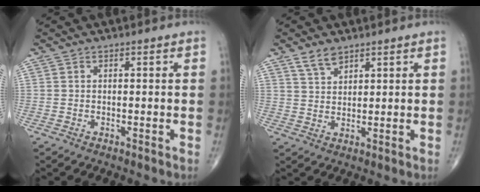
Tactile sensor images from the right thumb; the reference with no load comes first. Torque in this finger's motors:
{"motor_torque": [-0.40, 0.39, 0.29, 0.26, 0.00]}